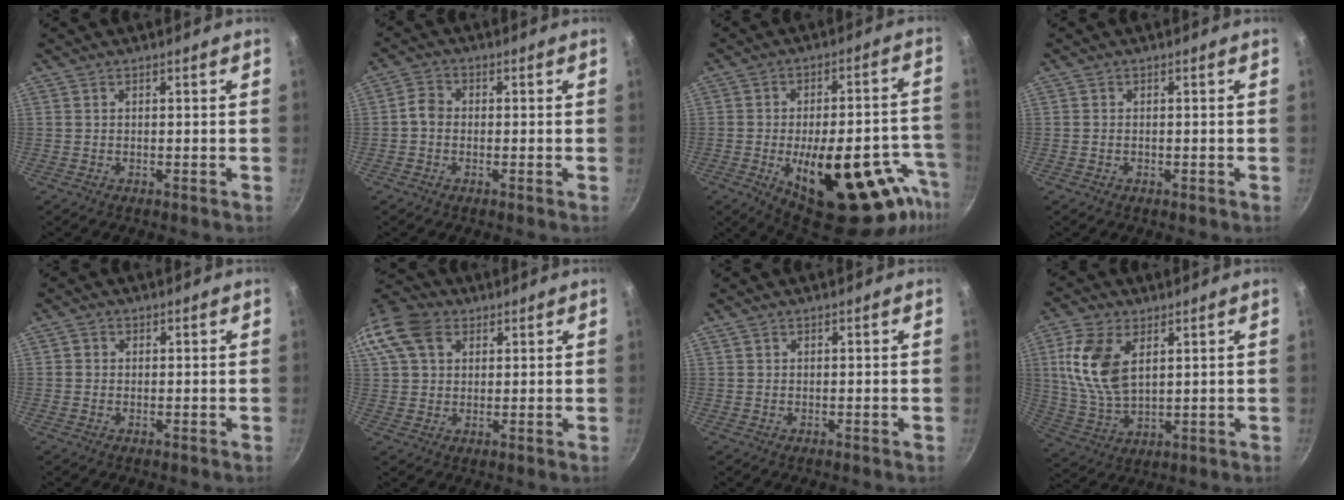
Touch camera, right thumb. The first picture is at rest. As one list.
[{"total": 3.1, "force": [-0.6, 2.5, 1.6], "torque": [-0.028, 0.013, -0.022]}, {"total": 25.4, "force": [-10.2, 10.9, 20.6], "torque": [-0.225, 0.029, -0.126]}, {"total": 0.6, "force": [-0.2, 0.5, 0.3], "torque": [-0.005, 0.001, -0.005]}, {"total": 1.3, "force": [0.2, 1.2, 0.4], "torque": [-0.002, -0.001, -0.001]}, {"total": 15.4, "force": [6.2, 11.3, 8.4], "torque": [-0.182, 0.024, 0.105]}, {"total": 0.5, "force": [0.3, 0.4, 0.1], "torque": [-0.001, 0.000, 0.004]}, {"total": 12.9, "force": [4.0, 7.3, 9.8], "torque": [-0.193, -0.014, 0.087]}]